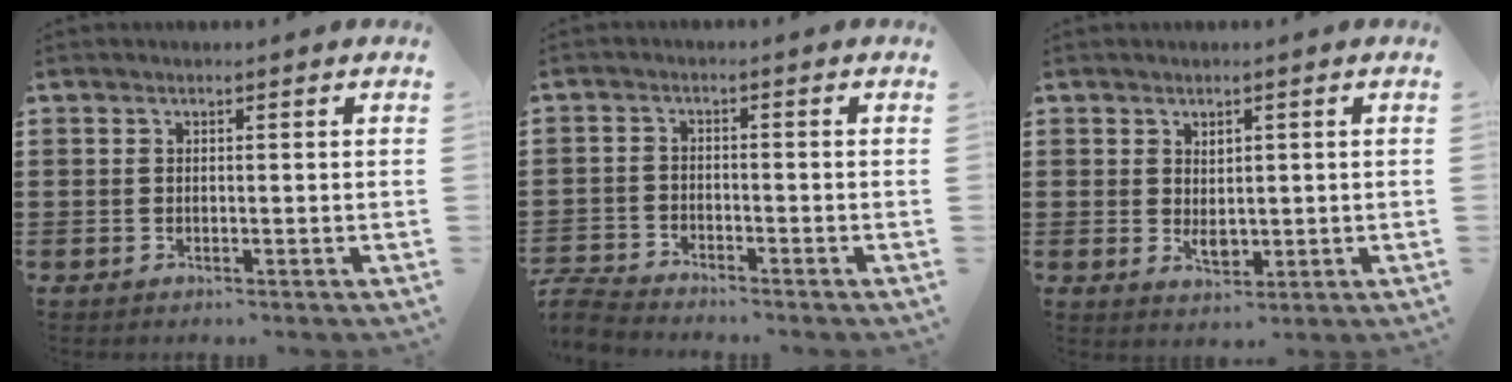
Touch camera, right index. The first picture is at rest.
{"total": 3.4, "force": [-3.4, 0.2, 0.3], "torque": [-0.022, -0.004, -0.075]}
{"total": 2.4, "force": [0.2, 1.6, 1.8], "torque": [-0.028, -0.003, 0.004]}